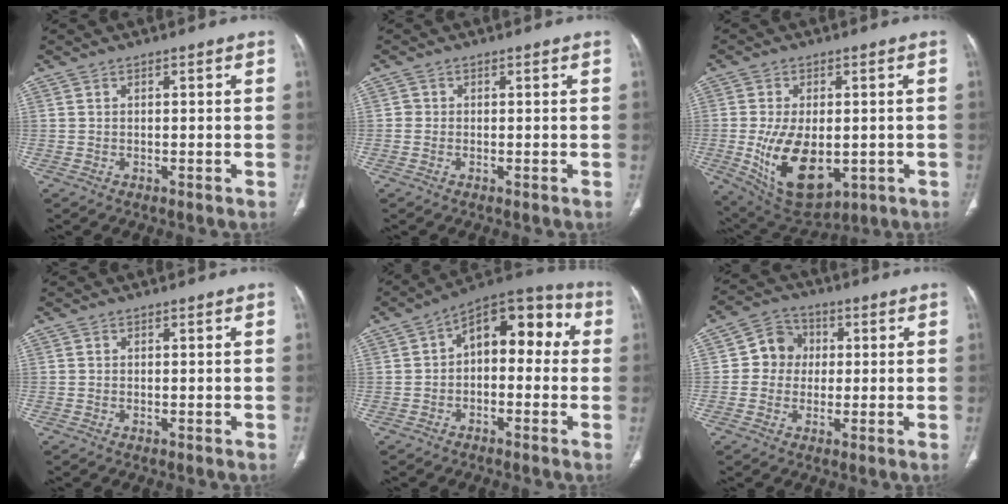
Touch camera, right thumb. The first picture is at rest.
{"total": 0.8, "force": [-0.1, 0.8, 0.1], "torque": [0.002, 0.004, -0.003]}
{"total": 14.8, "force": [-2.5, 8.4, 11.9], "torque": [-0.196, -0.012, -0.013]}
{"total": 0.0}
{"total": 13.0, "force": [1.1, 7.8, 10.3], "torque": [-0.098, 0.049, -0.002]}
{"total": 6.9, "force": [0.6, 6.4, 2.5], "torque": [-0.009, 0.011, -0.002]}